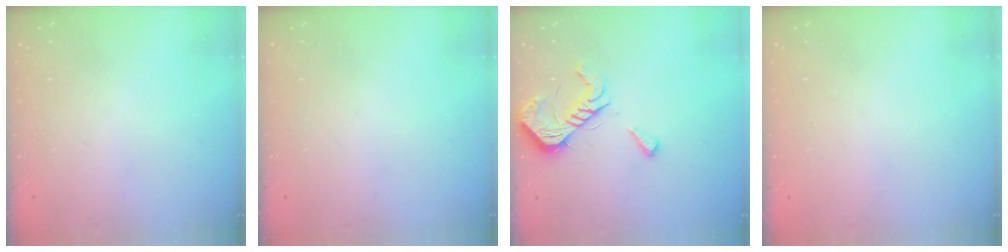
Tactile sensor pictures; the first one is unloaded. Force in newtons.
{"total": 0.0}
{"total": 11.1, "press": 11.1, "slide": 0.5}
{"total": 1.7, "press": 1.7, "slide": 0.1}